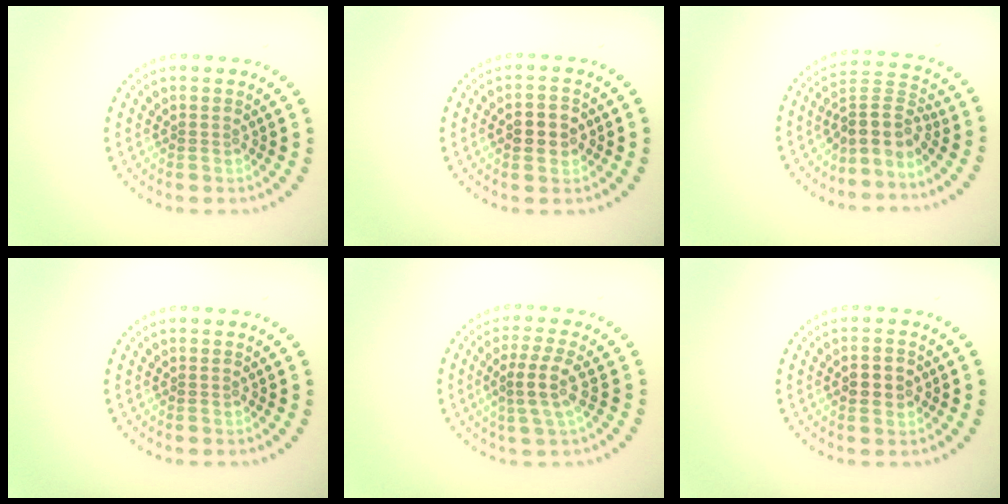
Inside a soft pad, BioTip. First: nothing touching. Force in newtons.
{"total": 2.7, "press": 2.7, "slide": 0.2}
{"total": 3.4, "press": 2.4, "slide": 2.3}
{"total": 0.0}
{"total": 3.0, "press": 2.5, "slide": 1.7}
{"total": 2.4, "press": 2.4, "slide": 0.1}